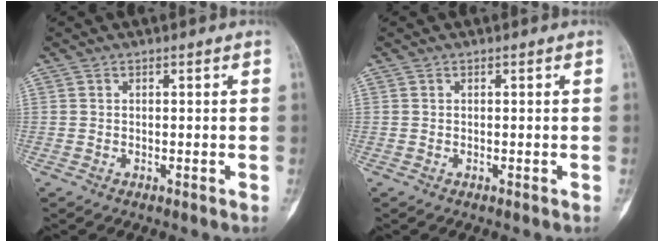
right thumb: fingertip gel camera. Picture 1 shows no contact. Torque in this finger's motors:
{"motor_torque": [0.01, 0.01, 0.00, 0.00, 0.00]}